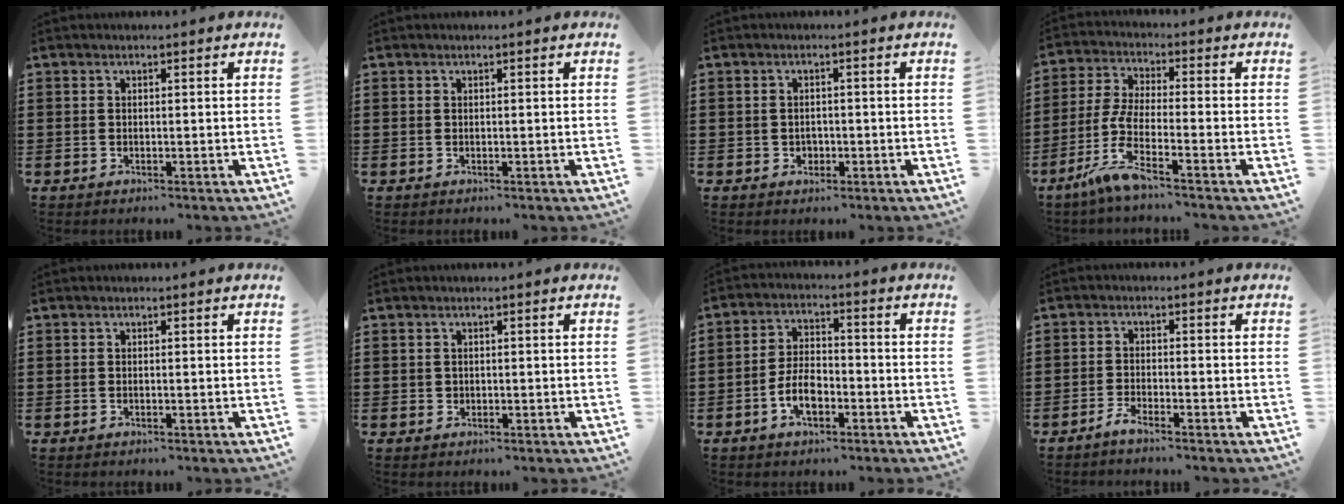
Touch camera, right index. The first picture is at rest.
{"total": 0.0}
{"total": 1.3, "force": [-0.4, 1.1, 0.5], "torque": [-0.013, 0.002, -0.010]}
{"total": 7.2, "force": [-4.7, 1.2, 5.3], "torque": [-0.139, -0.017, -0.099]}
{"total": 0.0}
{"total": 0.6, "force": [0.1, 0.6, 0.1], "torque": [-0.004, 0.005, 0.001]}
{"total": 6.0, "force": [-2.5, 3.1, 4.4], "torque": [-0.103, 0.000, -0.053]}
{"total": 2.1, "force": [-2.0, -0.2, 0.7], "torque": [-0.021, -0.003, -0.039]}